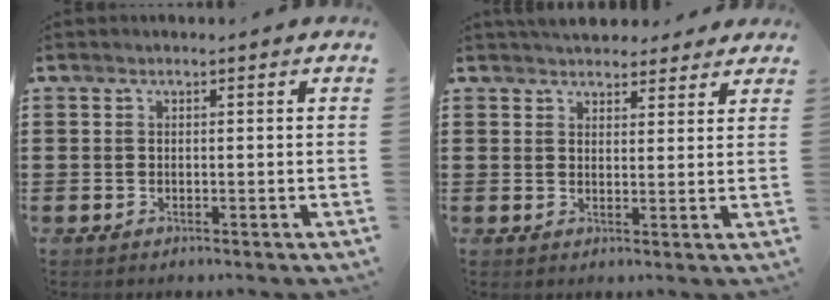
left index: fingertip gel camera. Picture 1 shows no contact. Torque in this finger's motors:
{"motor_torque": [2.14, 0.00, -0.02, -0.10]}